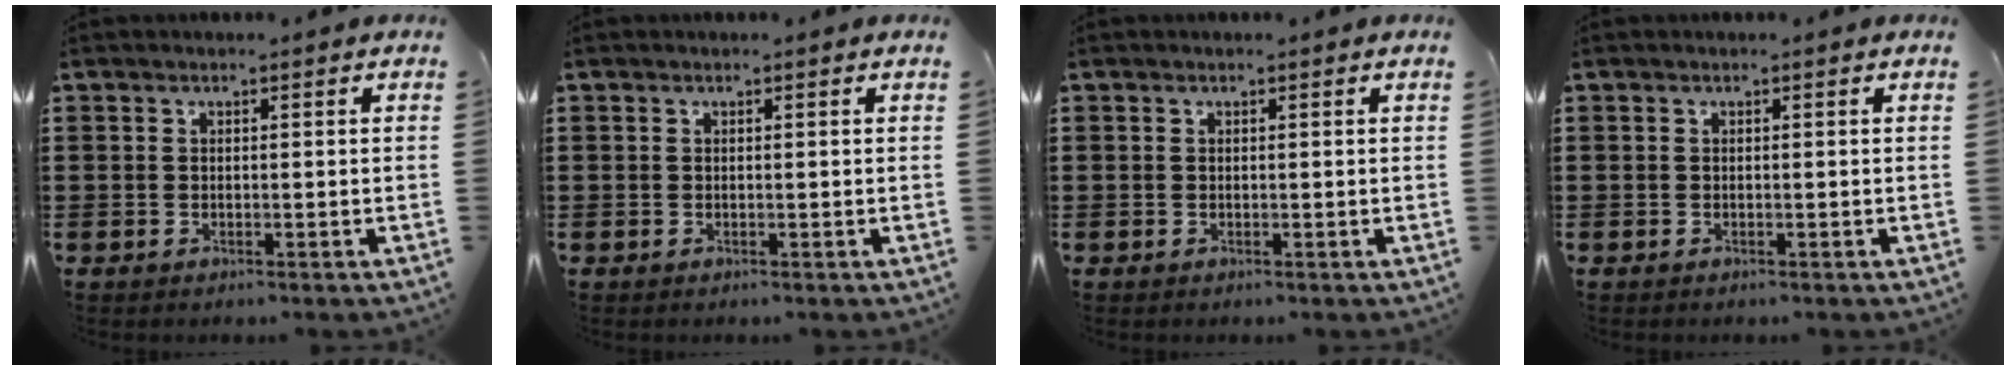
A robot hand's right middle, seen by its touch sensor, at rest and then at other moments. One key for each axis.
{"total": 0.0}
{"total": 0.0}
{"total": 0.0}